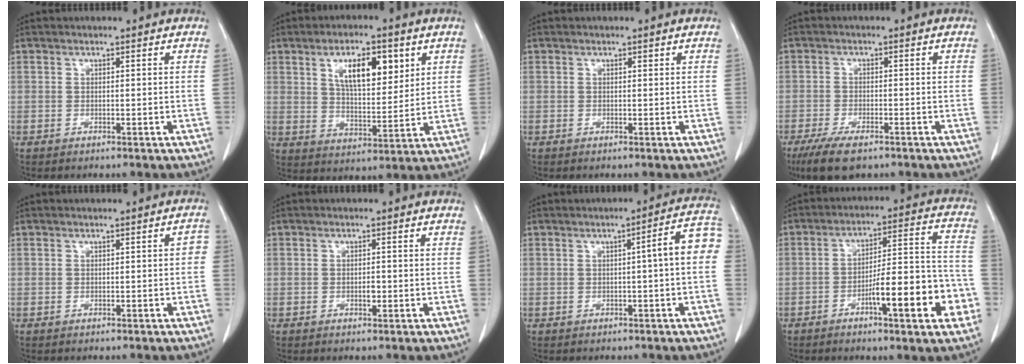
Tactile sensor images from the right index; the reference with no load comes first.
{"total": 10.2, "force": [4.3, 3.9, 8.3], "torque": [-0.138, 0.007, 0.078]}
{"total": 0.0}
{"total": 6.7, "force": [-4.6, 2.3, 4.2], "torque": [-0.078, -0.011, -0.078]}
{"total": 1.1, "force": [-0.3, 0.6, 0.9], "torque": [0.001, 0.006, -0.005]}
{"total": 1.2, "force": [-0.3, 0.5, 1.1], "torque": [-0.022, 0.001, -0.005]}
{"total": 6.1, "force": [0.1, 0.1, 6.1], "torque": [-0.072, 0.019, -0.005]}
{"total": 14.2, "force": [-5.5, 2.3, 12.9], "torque": [-0.187, 0.020, -0.080]}